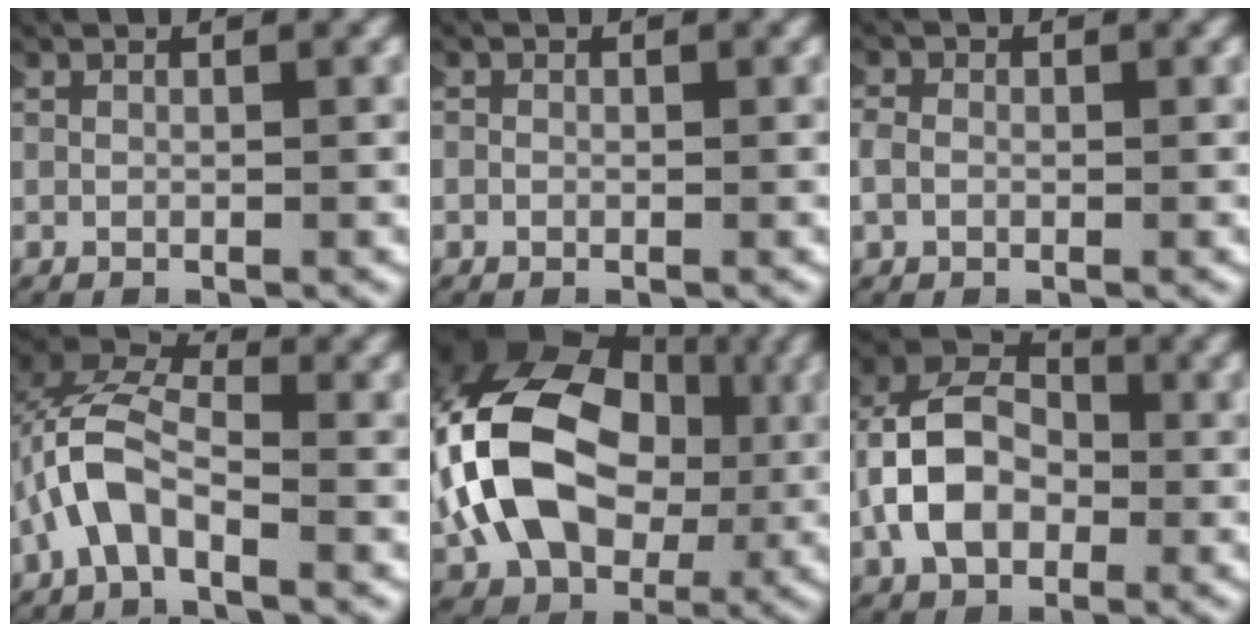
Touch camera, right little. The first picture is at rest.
{"total": 0.9, "force": [-0.1, 0.9, 0.1], "torque": [-0.003, 0.002, -0.007]}
{"total": 2.2, "force": [0.0, 1.9, 1.1], "torque": [-0.034, 0.003, -0.003]}
{"total": 6.2, "force": [0.2, 4.7, 4.0], "torque": [-0.115, -0.004, -0.010]}
{"total": 14.6, "force": [2.3, 10.3, 10.1], "torque": [-0.231, -0.016, 0.041]}
{"total": 8.3, "force": [0.3, 6.5, 5.0], "torque": [-0.125, -0.007, 0.005]}